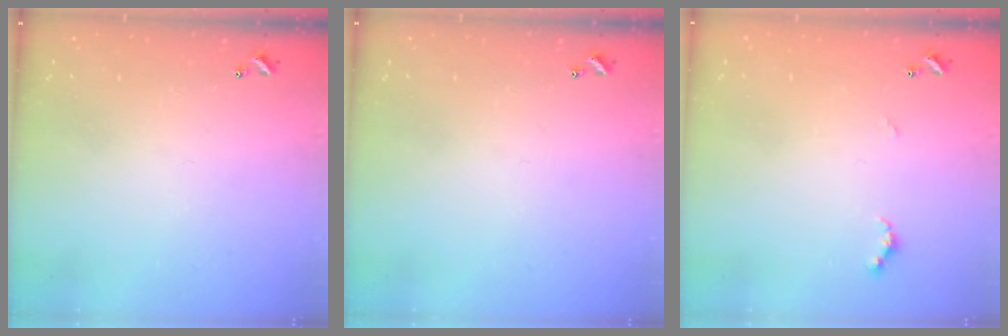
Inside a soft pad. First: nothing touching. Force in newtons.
{"total": 0.0}
{"total": 3.7, "press": 3.6, "slide": 0.6}